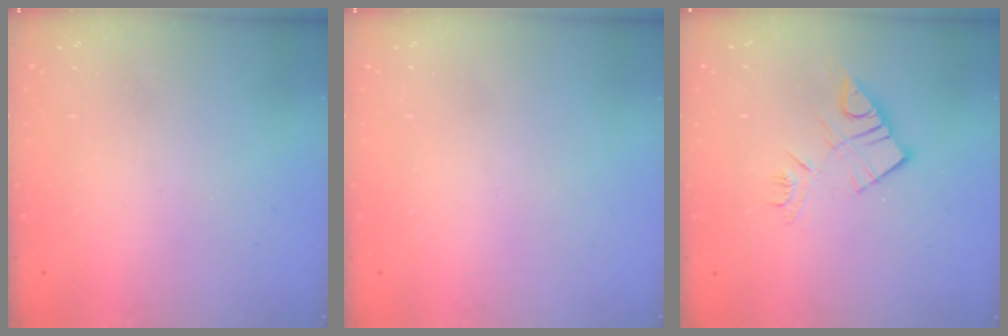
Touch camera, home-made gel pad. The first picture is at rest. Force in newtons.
{"total": 1.6, "press": 1.6, "slide": 0.1}
{"total": 10.9, "press": 10.9, "slide": 0.9}